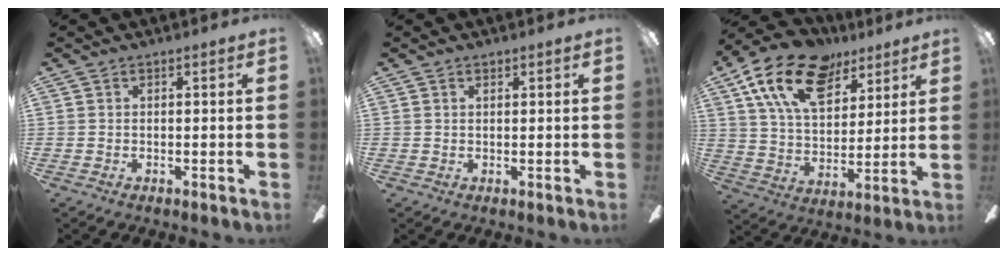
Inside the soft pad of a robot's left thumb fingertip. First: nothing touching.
{"total": 1.1, "force": [0.7, 0.6, 0.6], "torque": [-0.005, -0.001, 0.010]}
{"total": 19.0, "force": [10.7, 10.8, 11.5], "torque": [-0.202, -0.032, 0.194]}